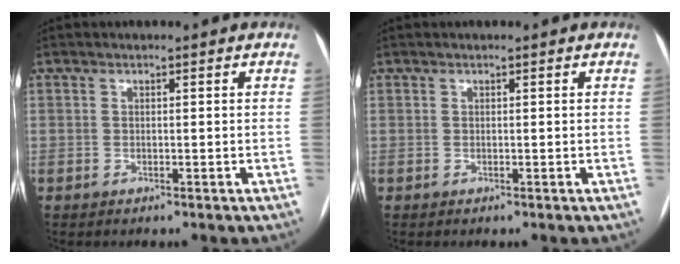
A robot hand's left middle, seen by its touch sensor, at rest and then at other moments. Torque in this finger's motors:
{"motor_torque": [0.02, 0.04, -0.03, 0.00]}